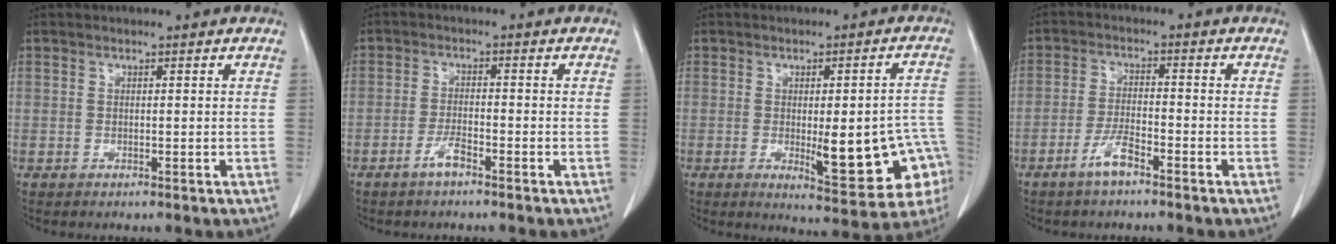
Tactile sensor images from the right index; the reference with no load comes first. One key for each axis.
{"total": 2.8, "fx": -2.0, "fy": 0.4, "fz": 2.0, "tx": -0.038, "ty": 0.001, "tz": -0.040}
{"total": 14.6, "fx": -3.6, "fy": 3.7, "fz": 13.7, "tx": -0.117, "ty": 0.016, "tz": -0.031}
{"total": 4.2, "fx": -3.0, "fy": 0.7, "fz": 2.9, "tx": -0.060, "ty": 0.000, "tz": -0.058}